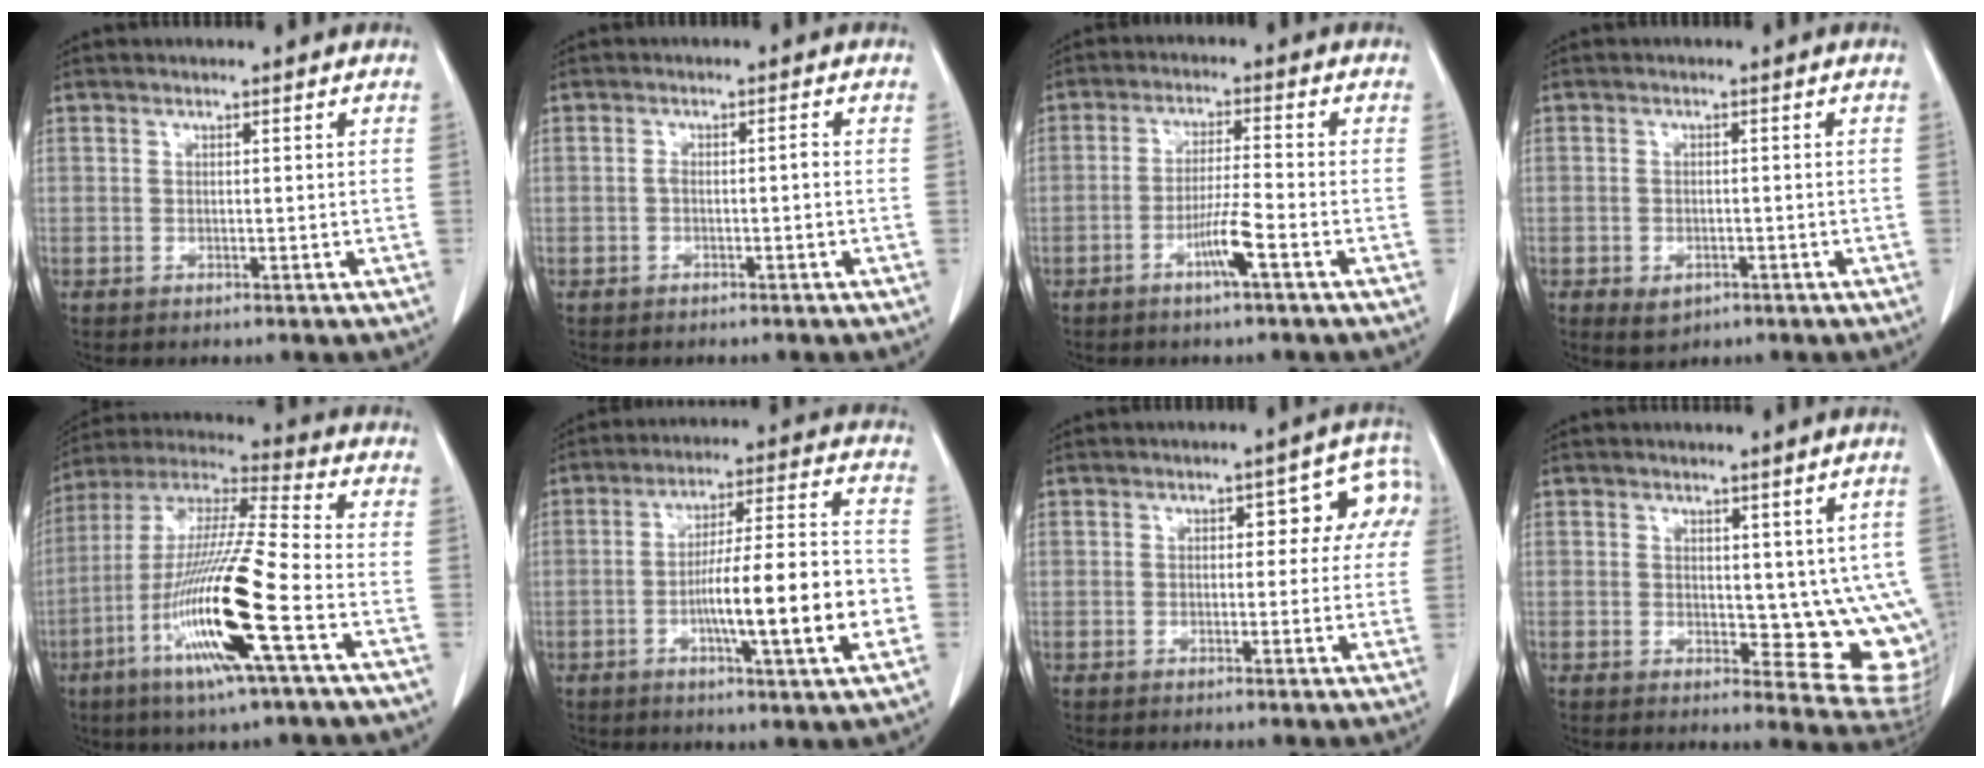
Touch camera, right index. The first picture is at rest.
{"total": 1.4, "force": [-0.4, 0.3, 1.3], "torque": [-0.020, 0.003, -0.008]}
{"total": 5.2, "force": [-2.6, -0.4, 4.5], "torque": [-0.087, -0.006, -0.050]}
{"total": 3.0, "force": [-1.5, 2.1, 1.5], "torque": [-0.019, 0.000, -0.011]}
{"total": 18.2, "force": [-6.6, 0.1, 17.0], "torque": [-0.346, -0.020, -0.129]}
{"total": 15.2, "force": [-3.8, 0.9, 14.6], "torque": [-0.236, 0.007, -0.060]}
{"total": 6.3, "force": [1.5, 3.7, 4.9], "torque": [-0.037, 0.037, 0.012]}
{"total": 9.7, "force": [1.6, 4.8, 8.2], "torque": [-0.071, -0.017, 0.028]}